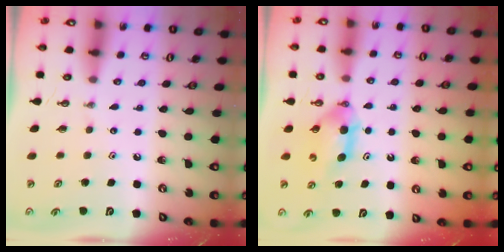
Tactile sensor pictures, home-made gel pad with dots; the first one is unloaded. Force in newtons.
{"total": 4.7, "press": 4.5, "slide": 1.1}